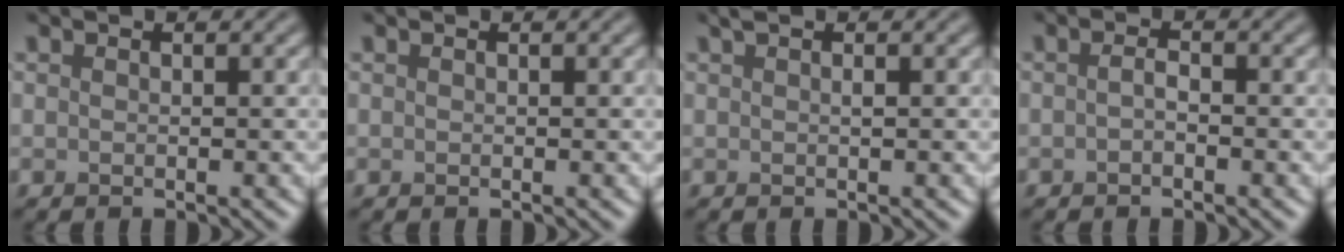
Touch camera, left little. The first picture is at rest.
{"total": 0.0}
{"total": 1.0, "force": [0.5, 0.2, 0.8], "torque": [-0.017, 0.004, 0.009]}
{"total": 0.7, "force": [-0.4, 0.2, 0.5], "torque": [-0.013, 0.001, -0.008]}